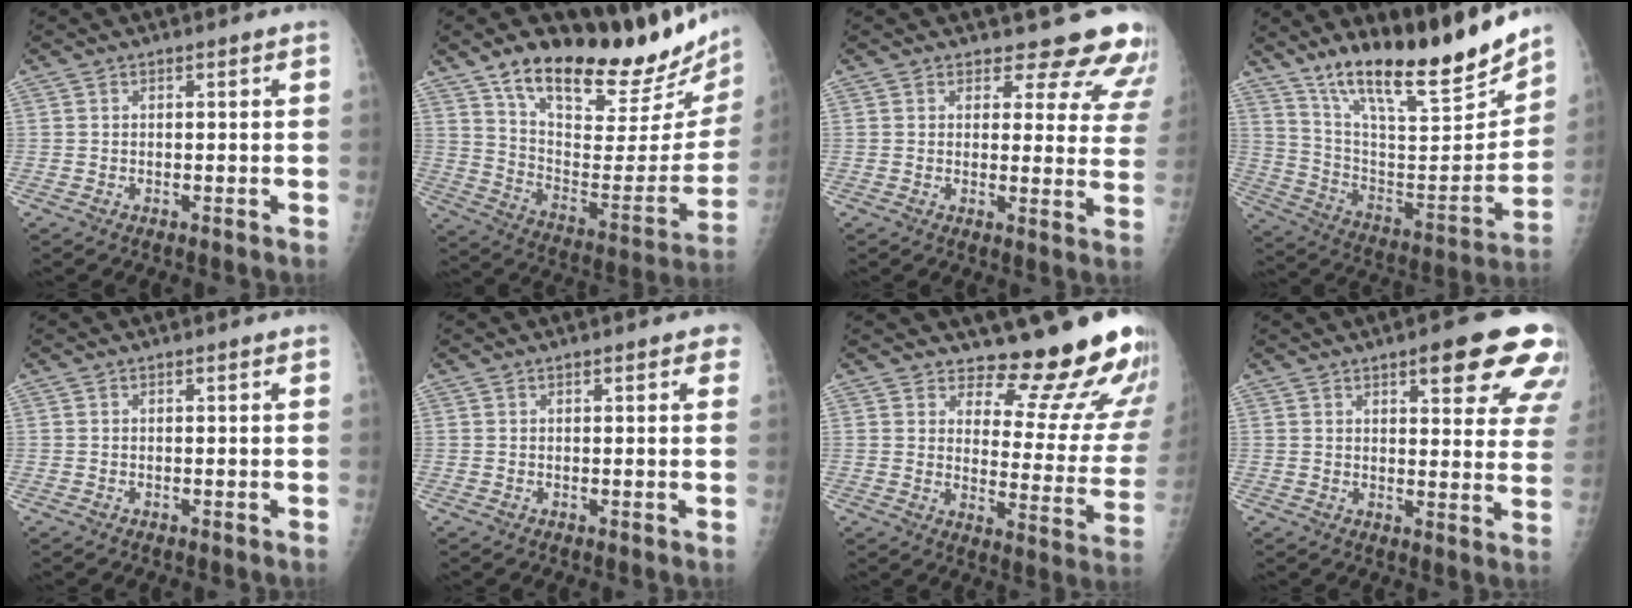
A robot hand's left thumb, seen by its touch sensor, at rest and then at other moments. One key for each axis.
{"total": 26.4, "fx": 21.0, "fy": 7.4, "fz": 14.2, "tx": -0.174, "ty": -0.109, "tz": 0.319}
{"total": 12.6, "fx": 11.7, "fy": 4.4, "fz": 1.6, "tx": 0.033, "ty": -0.091, "tz": 0.105}
{"total": 23.1, "fx": 18.1, "fy": 4.5, "fz": 13.6, "tx": -0.187, "ty": -0.100, "tz": 0.308}
{"total": 0.0}
{"total": 2.0, "fx": 1.1, "fy": 0.9, "fz": 1.4, "tx": -0.008, "ty": -0.001, "tz": 0.010}
{"total": 16.1, "fx": 14.8, "fy": 3.6, "fz": 5.2, "tx": -0.022, "ty": -0.158, "tz": 0.176}
{"total": 16.1, "fx": 9.3, "fy": 4.8, "fz": 12.2, "tx": -0.121, "ty": -0.035, "tz": 0.110}